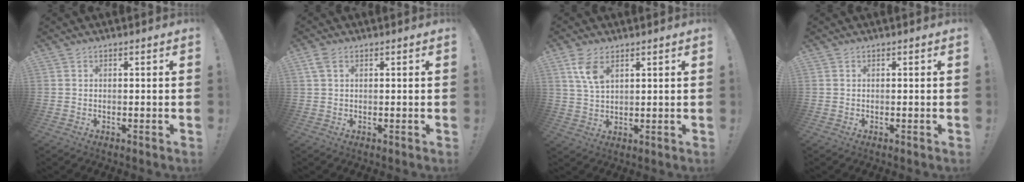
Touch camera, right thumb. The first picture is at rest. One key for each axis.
{"total": 2.3, "fx": 1.0, "fy": 1.2, "fz": 1.8, "tx": -0.044, "ty": 0.006, "tz": 0.020}
{"total": 7.0, "fx": 3.6, "fy": 3.6, "fz": 4.7, "tx": -0.089, "ty": -0.013, "tz": 0.066}
{"total": 0.0}